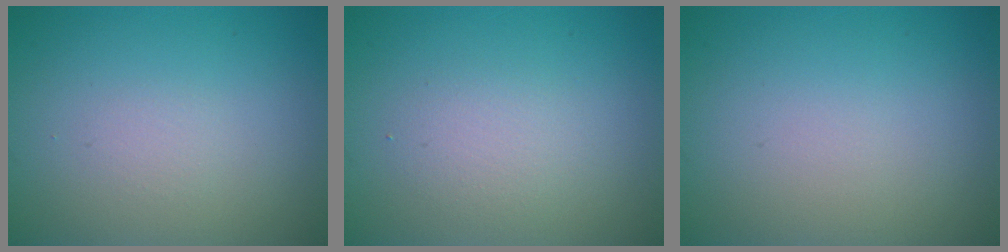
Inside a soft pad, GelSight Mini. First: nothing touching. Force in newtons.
{"total": 1.9, "press": 1.9, "slide": 0.0}
{"total": 0.0}